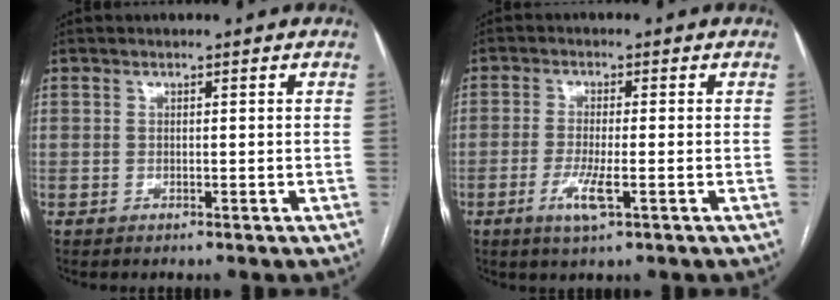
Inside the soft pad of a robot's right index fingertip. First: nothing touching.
{"total": 4.8, "force": [-1.9, 0.6, 4.4], "torque": [-0.090, -0.010, -0.033]}